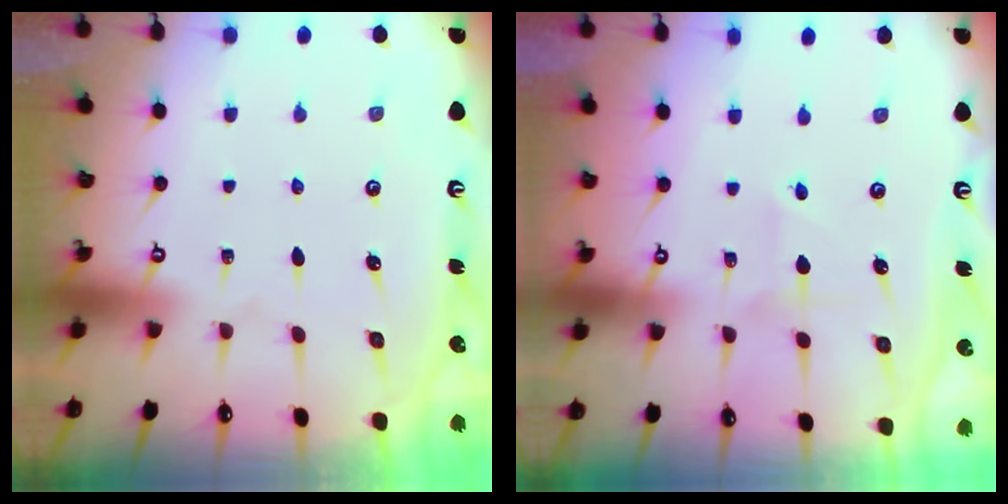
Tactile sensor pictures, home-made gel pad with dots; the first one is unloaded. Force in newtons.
{"total": 3.4, "press": 3.3, "slide": 0.5}